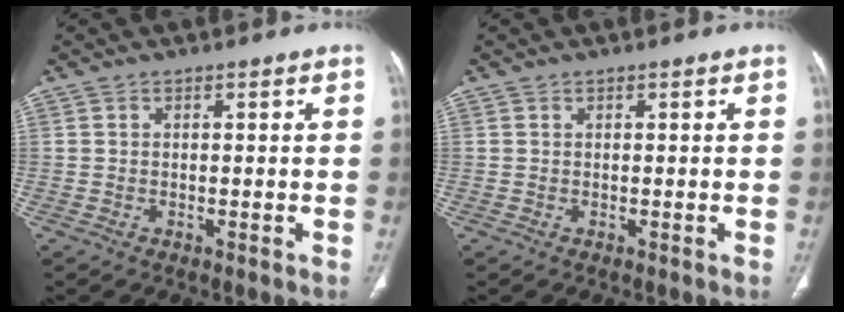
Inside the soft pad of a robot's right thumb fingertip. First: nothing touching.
{"total": 0.0}